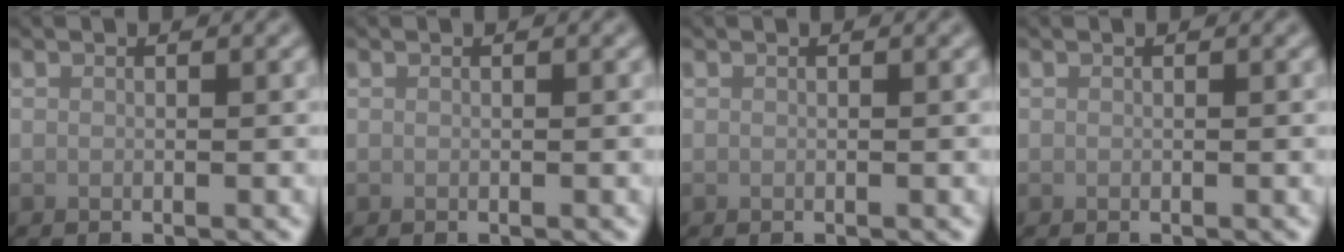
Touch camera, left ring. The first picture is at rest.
{"total": 0.0}
{"total": 0.0}
{"total": 0.0}